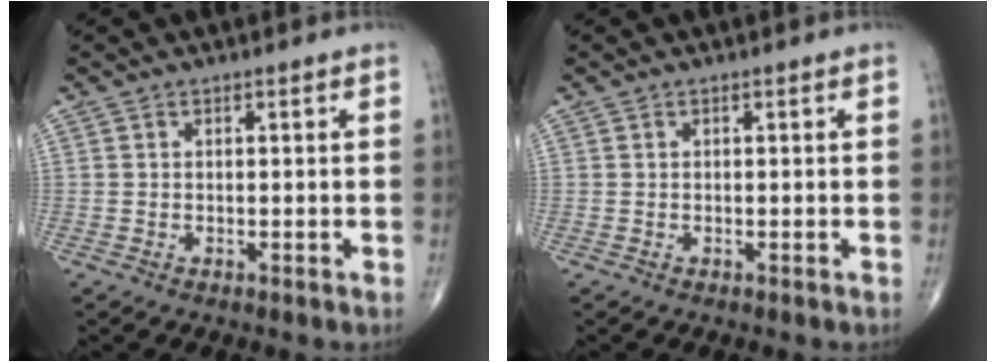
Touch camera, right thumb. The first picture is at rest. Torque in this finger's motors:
{"motor_torque": [0.00, 0.00, 0.00, 0.00, 0.01]}